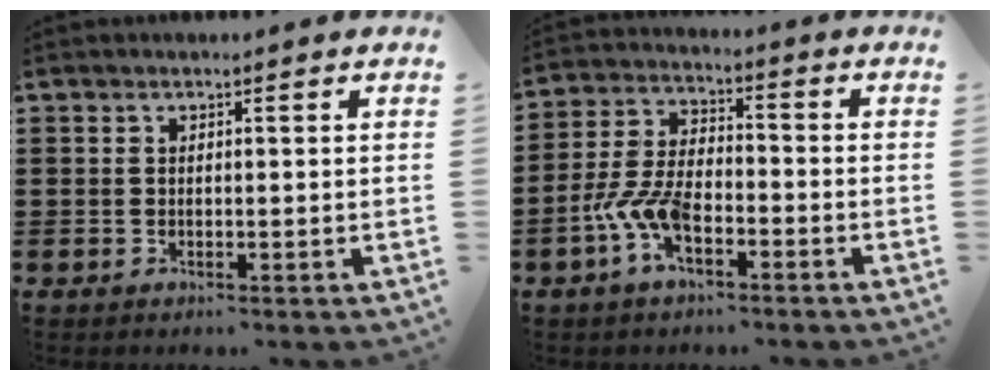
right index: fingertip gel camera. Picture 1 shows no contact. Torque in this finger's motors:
{"motor_torque": [0.92, -0.12, 0.28, 0.21]}